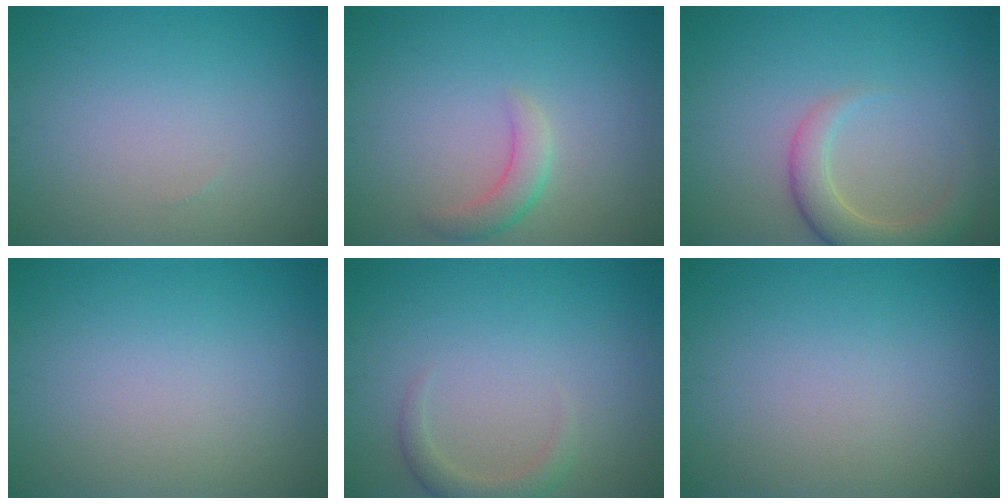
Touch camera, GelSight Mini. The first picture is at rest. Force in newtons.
{"total": 2.2, "press": 2.2, "slide": 0.1}
{"total": 4.1, "press": 4.0, "slide": 0.6}
{"total": 0.0}
{"total": 2.0, "press": 2.0, "slide": 0.3}
{"total": 0.0}